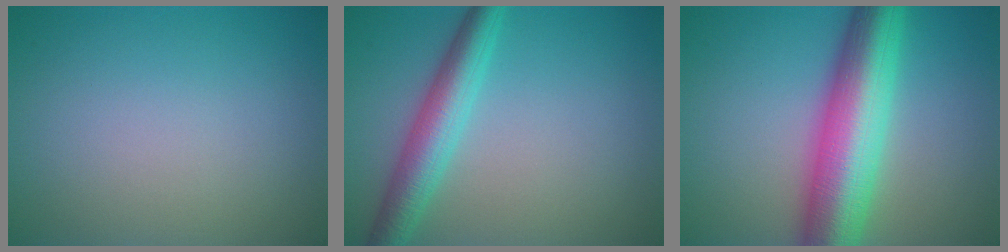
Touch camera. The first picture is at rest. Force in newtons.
{"total": 4.7, "press": 4.7, "slide": 0.2}
{"total": 10.4, "press": 10.4, "slide": 0.2}